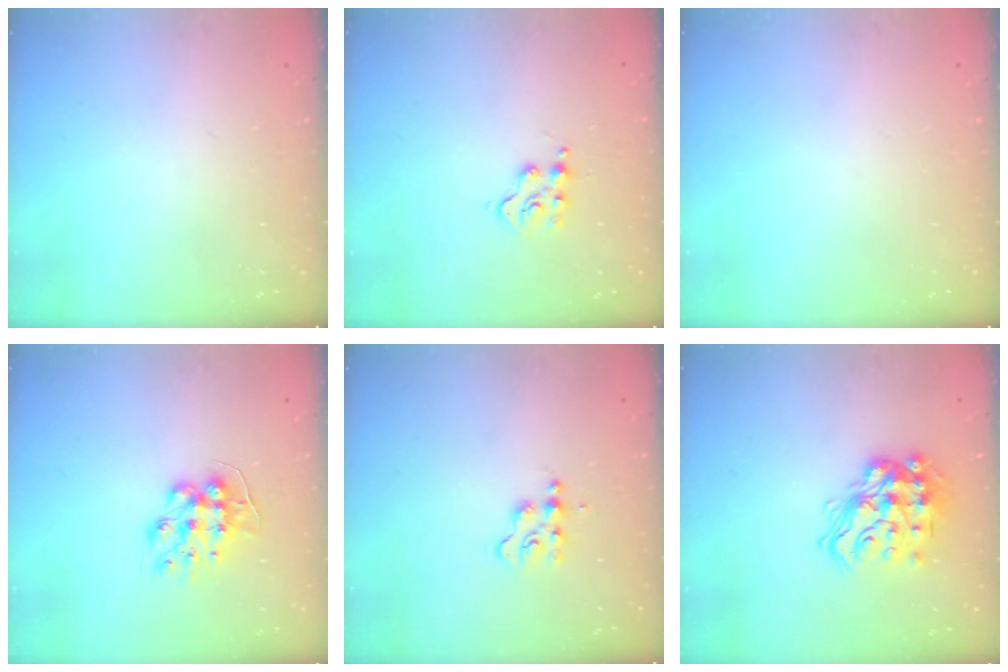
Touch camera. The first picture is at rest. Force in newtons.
{"total": 4.3, "press": 4.3, "slide": 0.4}
{"total": 0.0}
{"total": 10.1, "press": 10.0, "slide": 0.7}
{"total": 3.0, "press": 3.0, "slide": 0.4}
{"total": 17.6, "press": 17.5, "slide": 1.9}